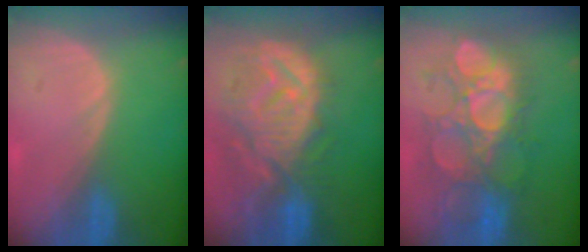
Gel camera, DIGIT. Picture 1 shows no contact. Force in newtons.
{"total": 12.3, "press": 11.0, "slide": 5.3}
{"total": 10.4, "press": 10.3, "slide": 1.6}